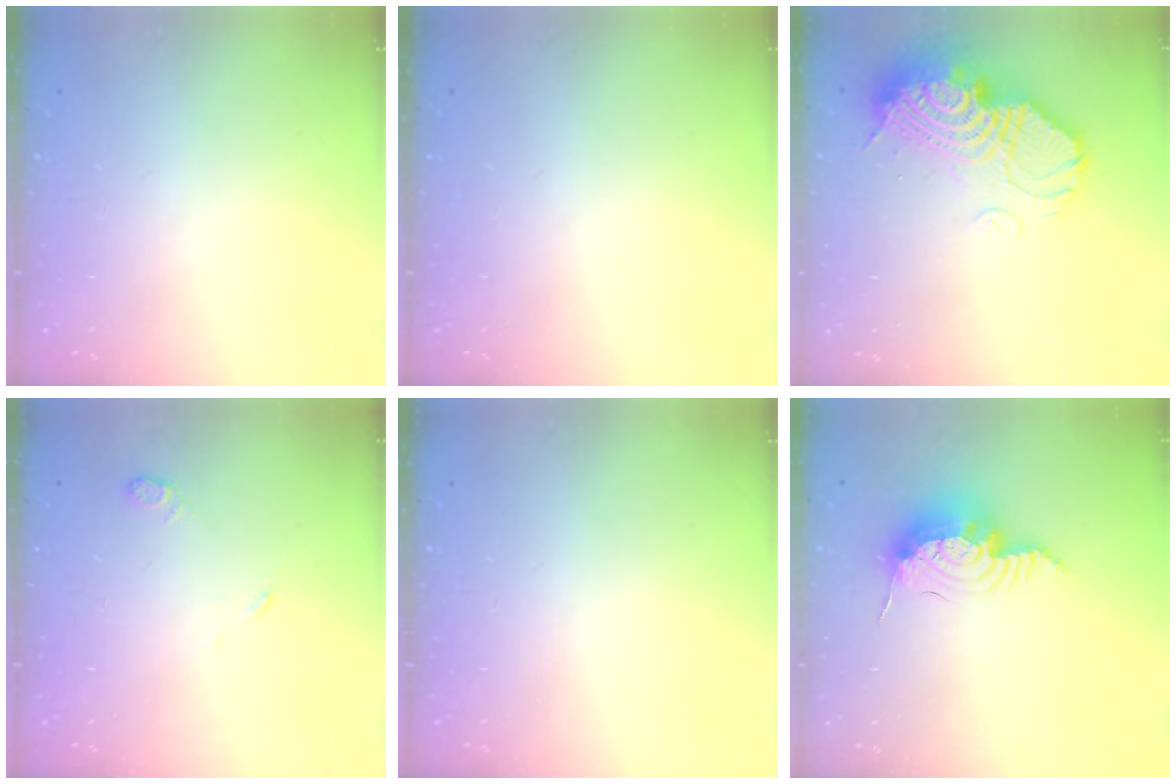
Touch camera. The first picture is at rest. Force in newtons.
{"total": 0.0}
{"total": 18.3, "press": 18.2, "slide": 1.2}
{"total": 3.6, "press": 3.5, "slide": 0.7}
{"total": 0.0}
{"total": 16.5, "press": 16.5, "slide": 0.8}